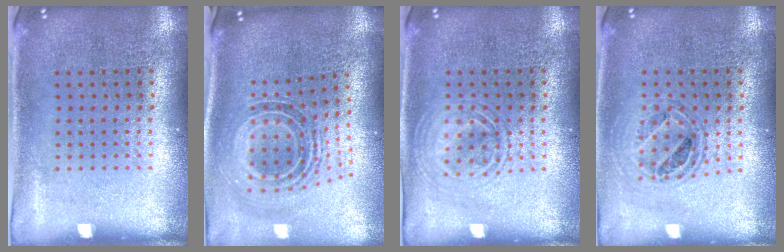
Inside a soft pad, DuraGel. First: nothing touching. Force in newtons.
{"total": 1.5, "press": 1.2, "slide": 0.9}
{"total": 1.3, "press": 1.3, "slide": 0.2}
{"total": 0.8, "press": 0.8, "slide": 0.1}